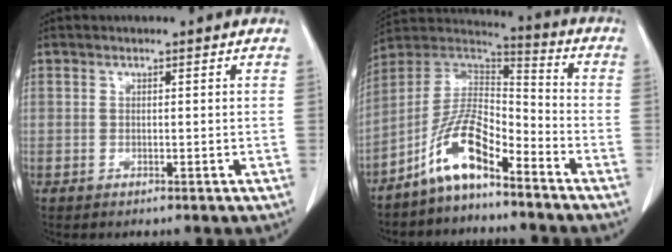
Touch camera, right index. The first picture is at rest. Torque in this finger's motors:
{"motor_torque": [0.81, -0.64, 0.25, 0.03]}